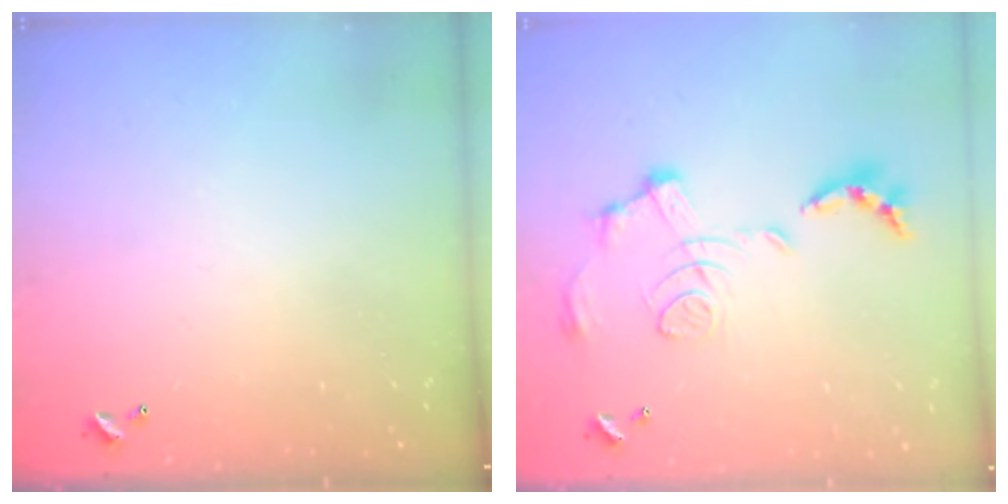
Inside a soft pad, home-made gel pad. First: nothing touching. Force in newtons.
{"total": 1.5, "press": 0.8, "slide": 1.3}